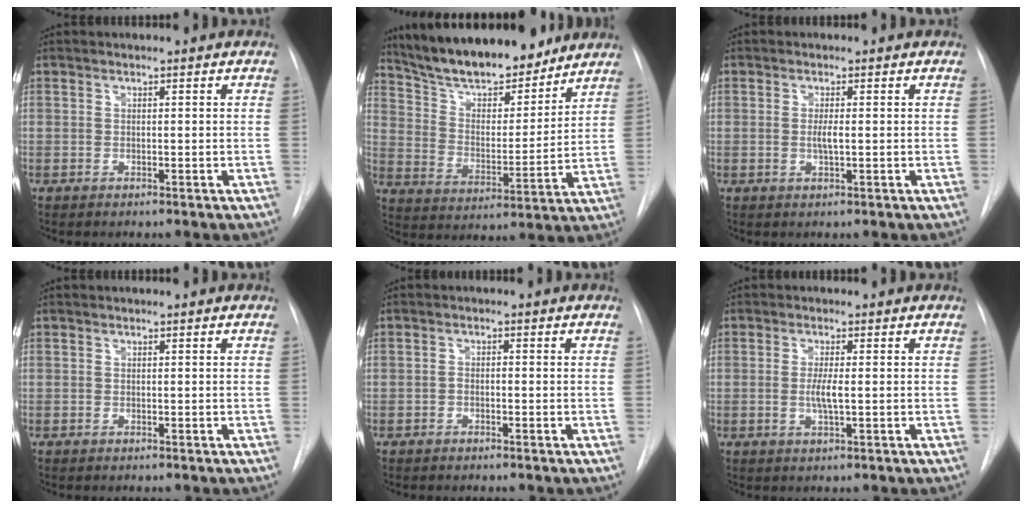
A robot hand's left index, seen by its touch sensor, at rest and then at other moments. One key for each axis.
{"total": 18.7, "fx": 16.1, "fy": 4.7, "fz": 8.2, "tx": -0.134, "ty": 0.005, "tz": 0.262}
{"total": 1.7, "fx": -0.1, "fy": 0.2, "fz": 1.7, "tx": -0.036, "ty": -0.002, "tz": -0.002}
{"total": 0.0}
{"total": 0.9, "fx": -0.5, "fy": 0.4, "fz": 0.6, "tx": -0.008, "ty": 0.003, "tz": -0.012}
{"total": 2.9, "fx": -0.2, "fy": 0.3, "fz": 2.8, "tx": -0.058, "ty": -0.004, "tz": -0.004}